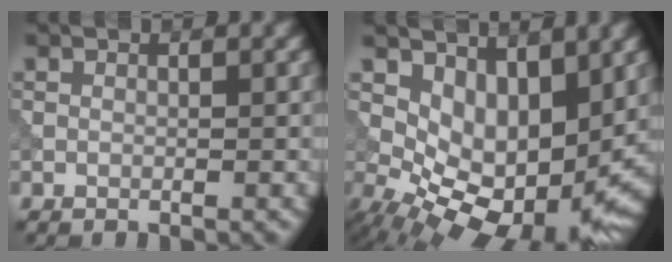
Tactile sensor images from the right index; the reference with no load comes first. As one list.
[{"total": 8.8, "force": [1.2, 4.8, 7.3], "torque": [-0.125, -0.027, 0.038]}]